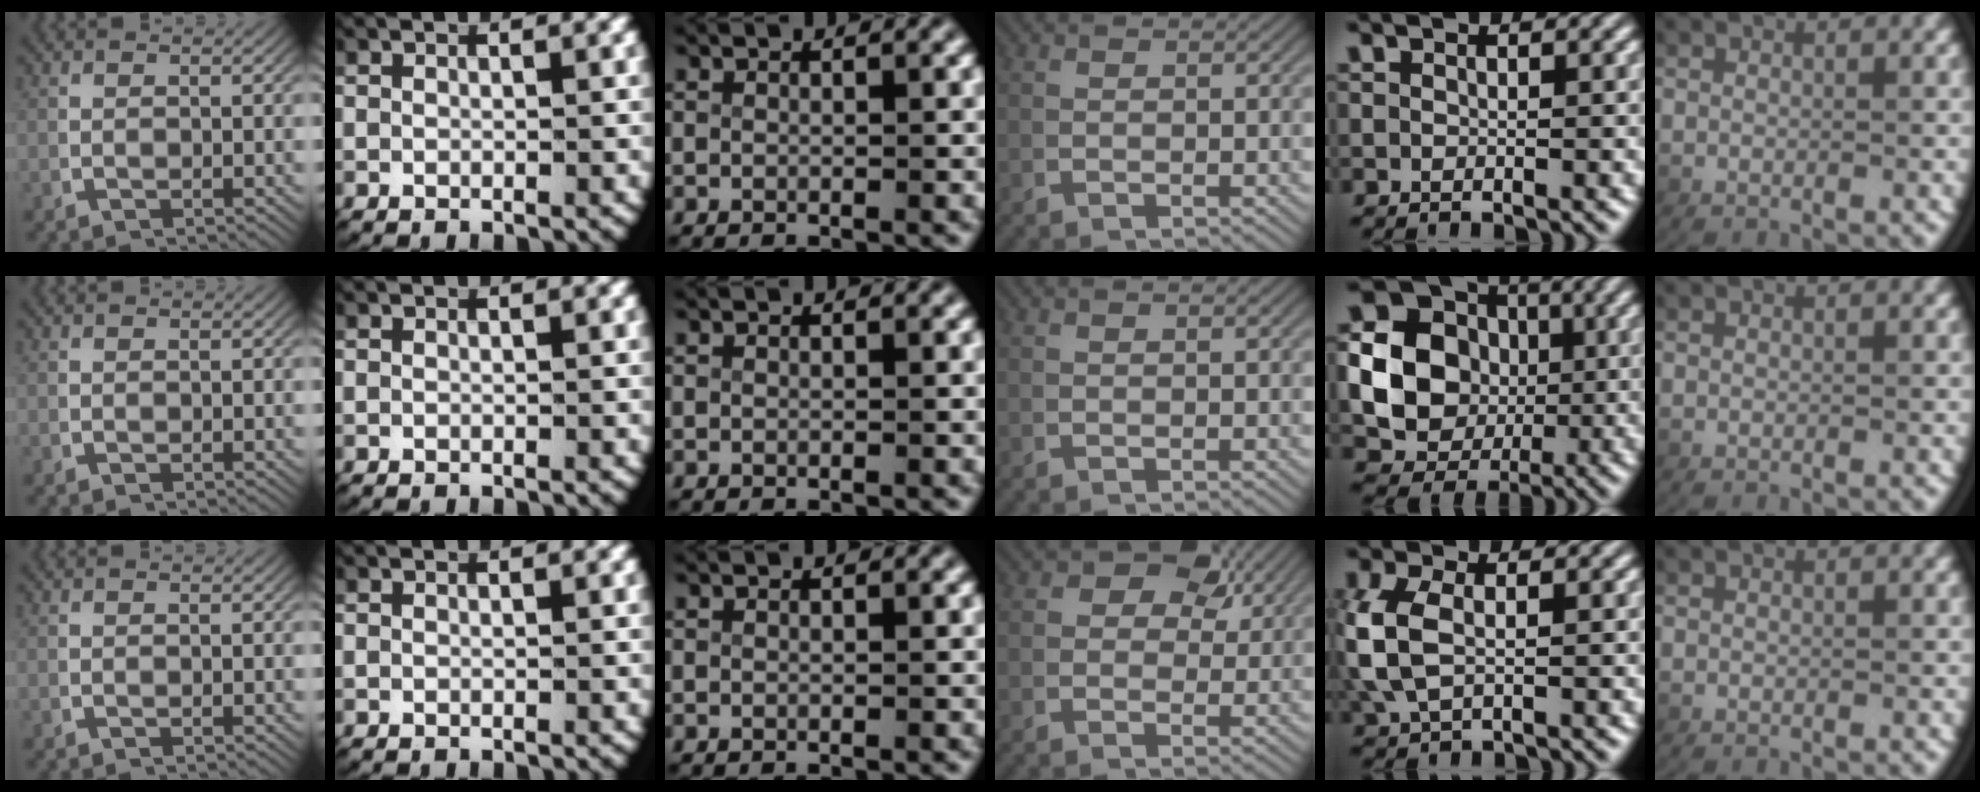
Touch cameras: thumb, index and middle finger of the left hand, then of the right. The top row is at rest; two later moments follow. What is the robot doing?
{"motion": "lift_and_place", "object": "key"}